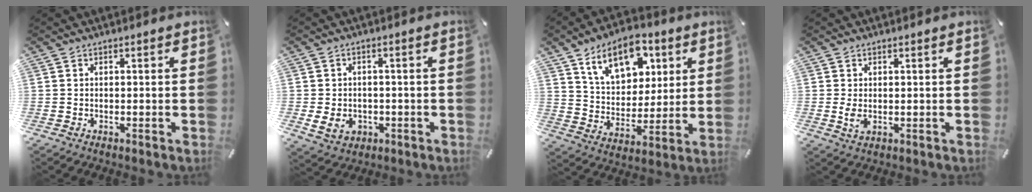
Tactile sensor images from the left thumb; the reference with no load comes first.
{"total": 6.2, "force": [-1.4, 5.3, 2.9], "torque": [-0.055, 0.004, -0.027]}
{"total": 14.4, "force": [7.9, 9.5, 7.3], "torque": [-0.119, -0.026, 0.144]}
{"total": 2.6, "force": [0.0, 1.5, 2.2], "torque": [-0.047, -0.006, -0.005]}